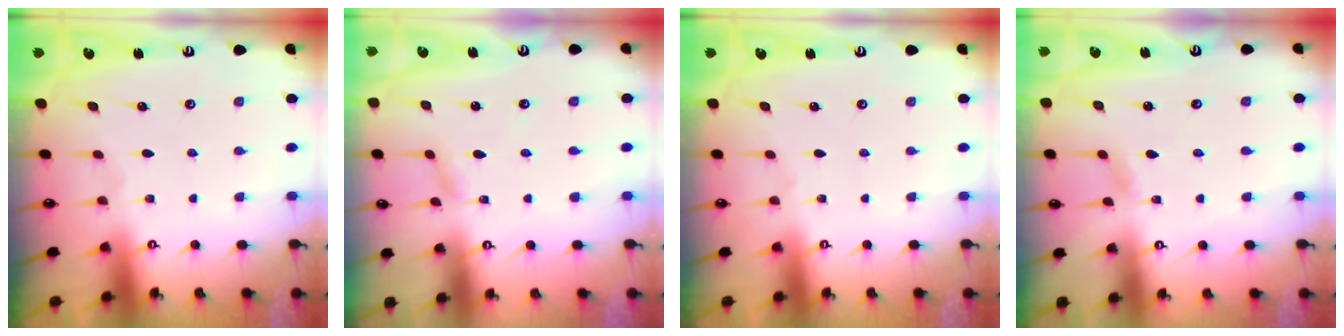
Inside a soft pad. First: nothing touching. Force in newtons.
{"total": 2.4, "press": 2.4, "slide": 0.2}
{"total": 0.0}
{"total": 2.4, "press": 2.4, "slide": 0.3}